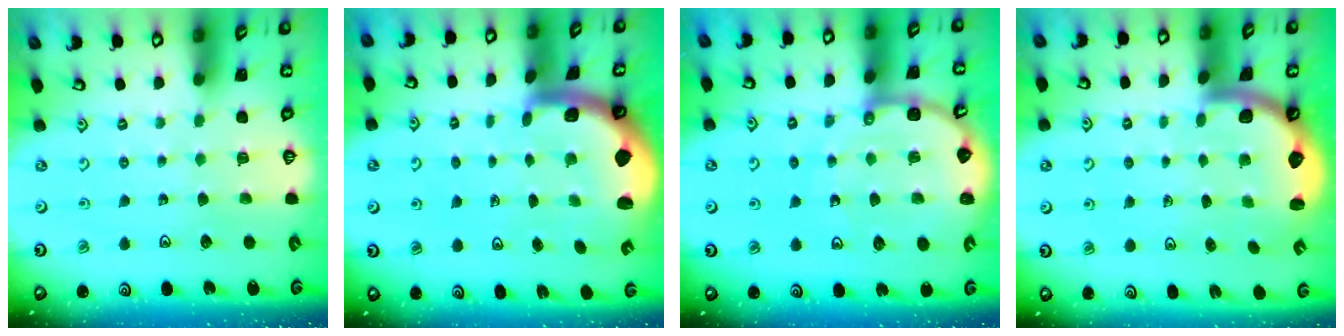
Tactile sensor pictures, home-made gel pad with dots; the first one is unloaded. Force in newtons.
{"total": 2.6, "press": 2.6, "slide": 0.6}
{"total": 8.6, "press": 8.5, "slide": 0.8}
{"total": 2.4, "press": 2.4, "slide": 0.3}